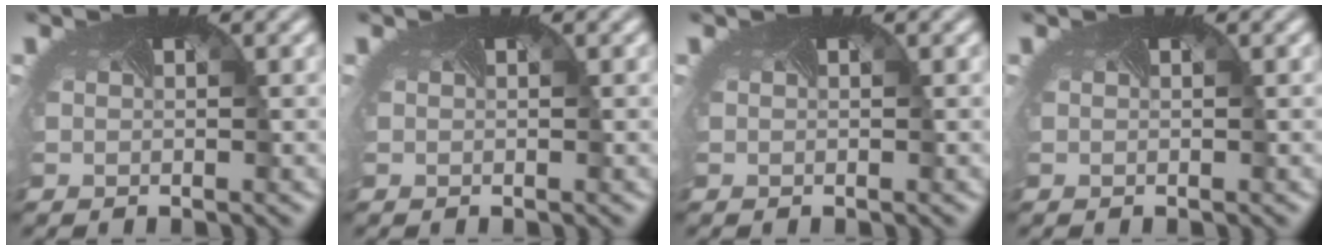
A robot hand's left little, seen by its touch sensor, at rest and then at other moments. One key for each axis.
{"total": 0.0}
{"total": 0.0}
{"total": 0.0}